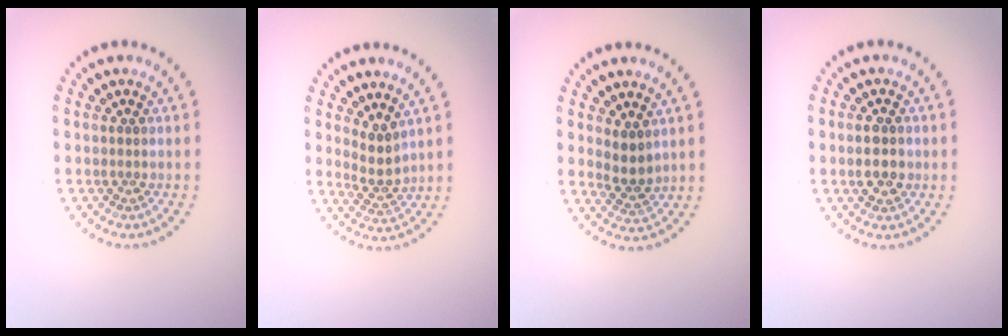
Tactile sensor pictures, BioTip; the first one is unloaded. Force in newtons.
{"total": 2.3, "press": 1.7, "slide": 1.5}
{"total": 2.2, "press": 1.9, "slide": 1.2}
{"total": 2.9, "press": 2.9, "slide": 0.1}